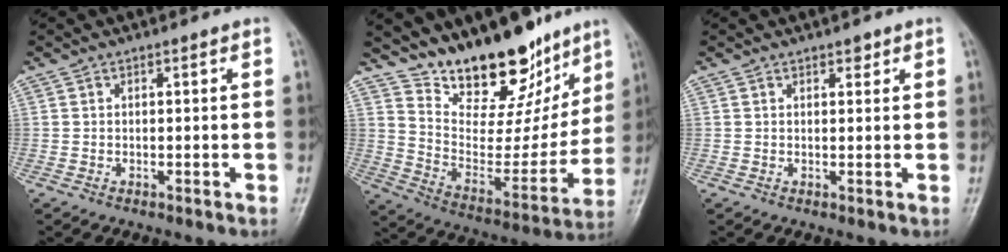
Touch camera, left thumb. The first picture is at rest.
{"total": 21.8, "force": [16.7, 9.4, 10.4], "torque": [-0.104, -0.101, 0.271]}
{"total": 1.5, "force": [1.0, 0.8, 0.7], "torque": [0.000, -0.004, 0.012]}